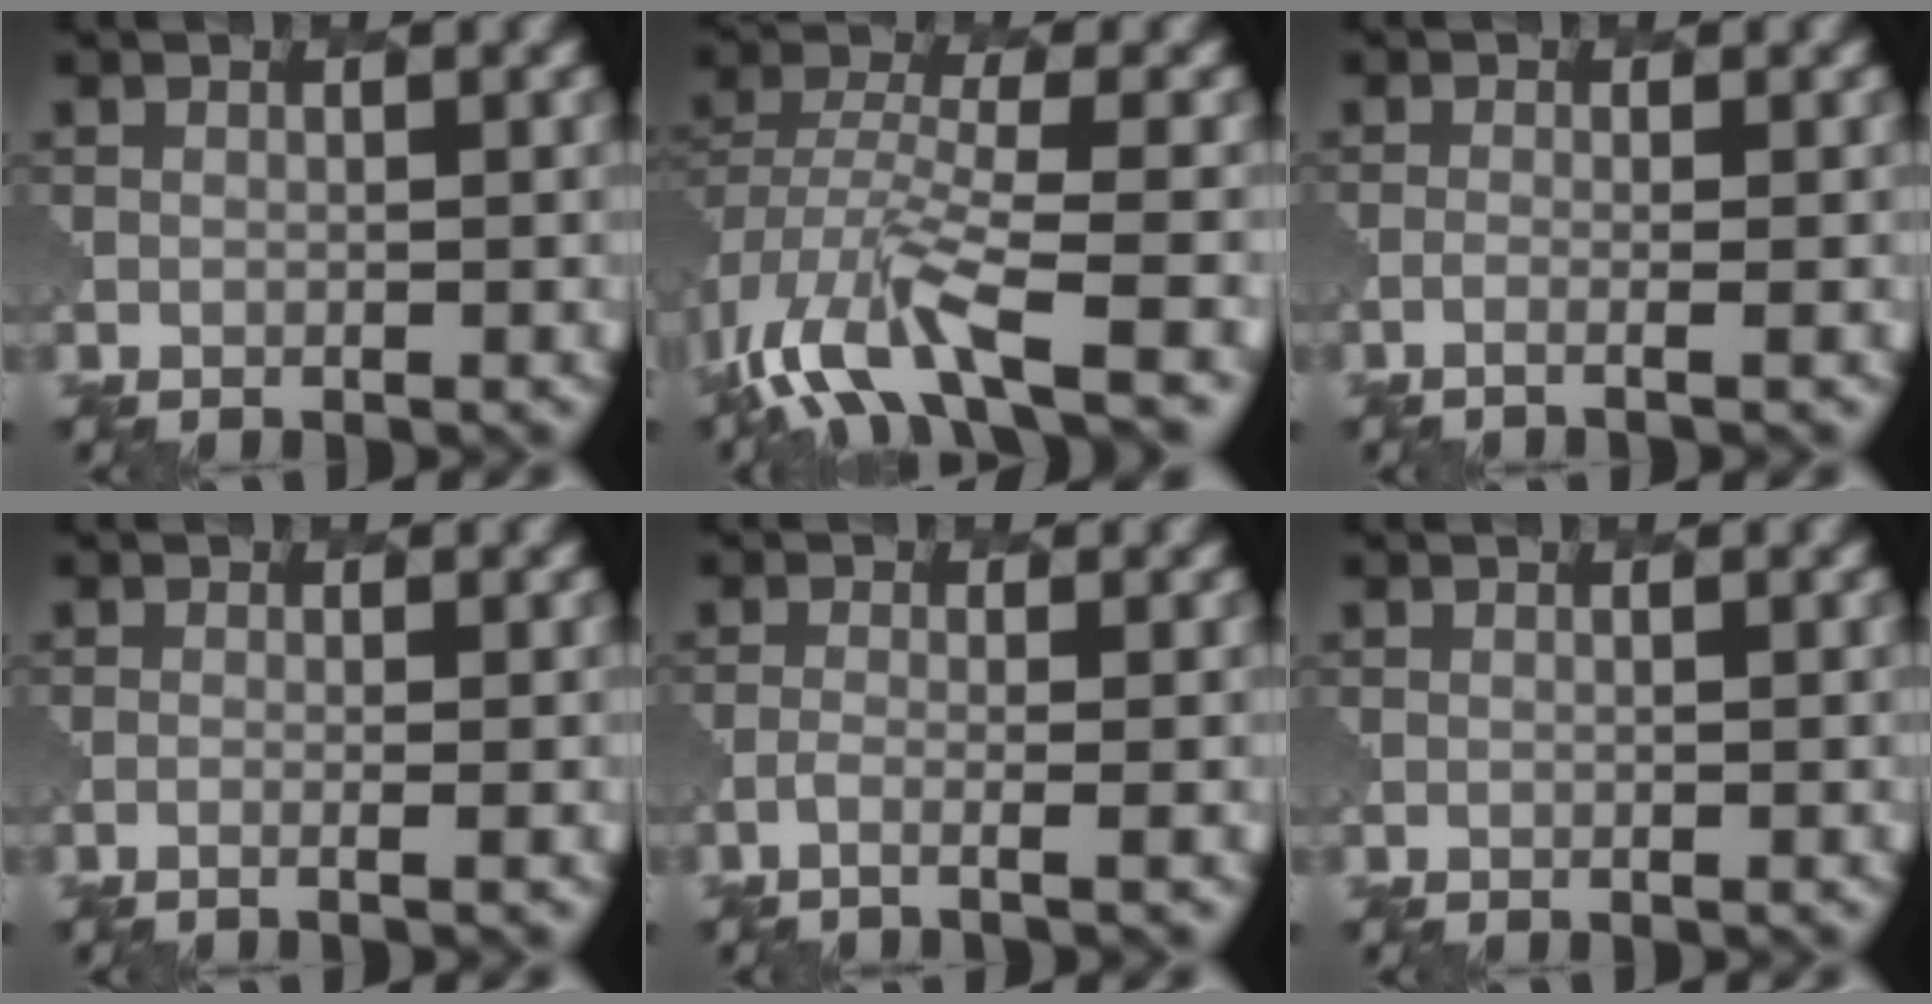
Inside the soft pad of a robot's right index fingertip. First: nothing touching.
{"total": 8.5, "force": [-4.7, 3.5, 6.1], "torque": [-0.126, -0.004, -0.101]}
{"total": 1.7, "force": [-0.6, 0.5, 1.4], "torque": [-0.007, 0.001, -0.028]}
{"total": 1.4, "force": [-0.3, 0.6, 1.2], "torque": [-0.001, 0.003, -0.021]}
{"total": 1.9, "force": [-1.1, 0.4, 1.5], "torque": [-0.014, 0.002, -0.041]}
{"total": 0.0}